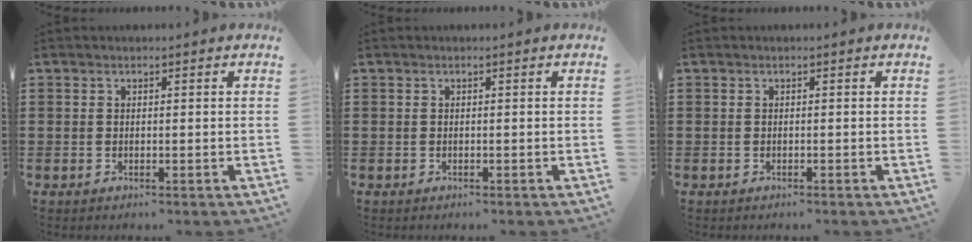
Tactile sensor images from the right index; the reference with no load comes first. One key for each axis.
{"total": 0.0}
{"total": 0.0}